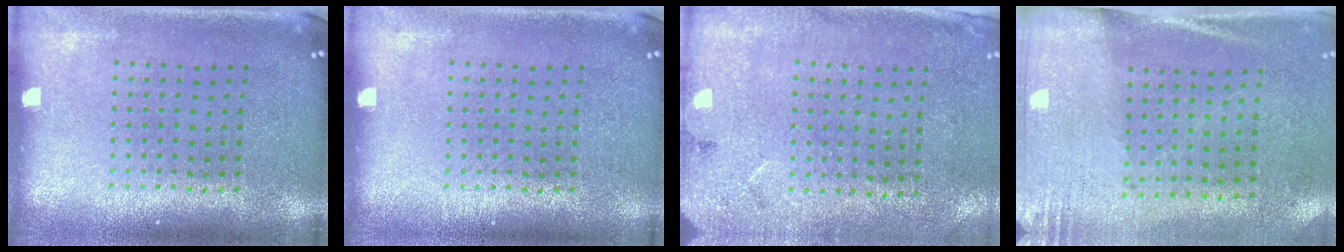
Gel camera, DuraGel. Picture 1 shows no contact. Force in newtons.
{"total": 0.0}
{"total": 2.7, "press": 2.2, "slide": 1.6}
{"total": 2.7, "press": 2.4, "slide": 1.3}